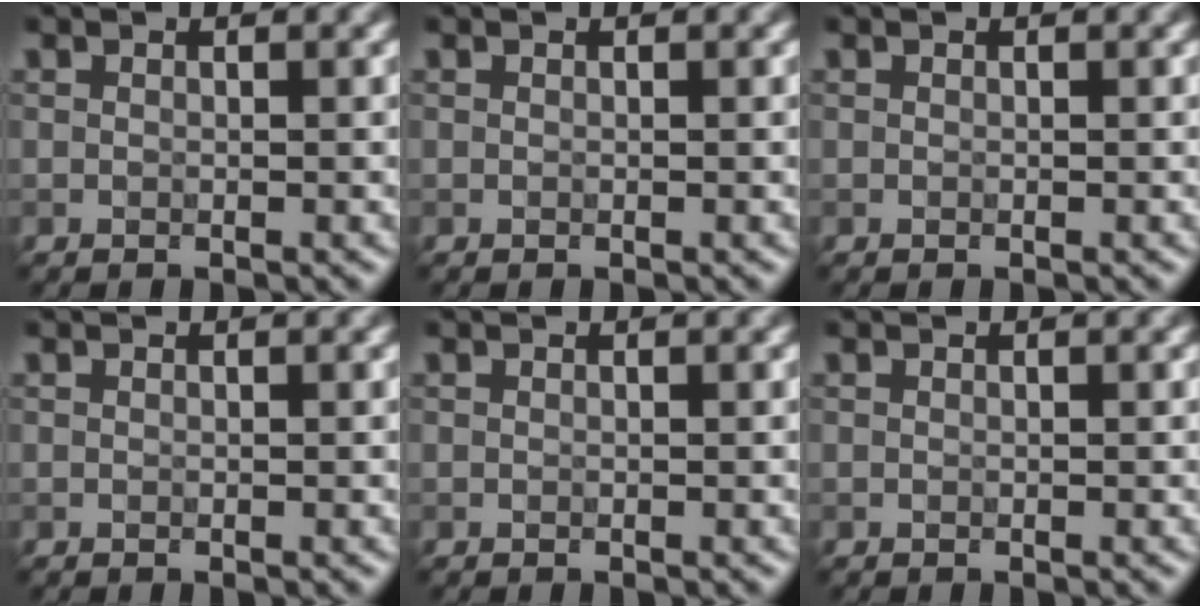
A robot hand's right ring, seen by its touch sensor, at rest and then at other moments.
{"total": 0.0}
{"total": 0.0}
{"total": 0.0}
{"total": 0.0}
{"total": 0.0}